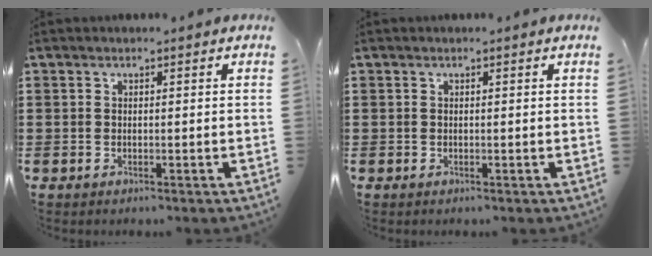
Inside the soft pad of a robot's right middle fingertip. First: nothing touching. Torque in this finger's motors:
{"motor_torque": [0.02, 0.00, -0.01, 0.01]}